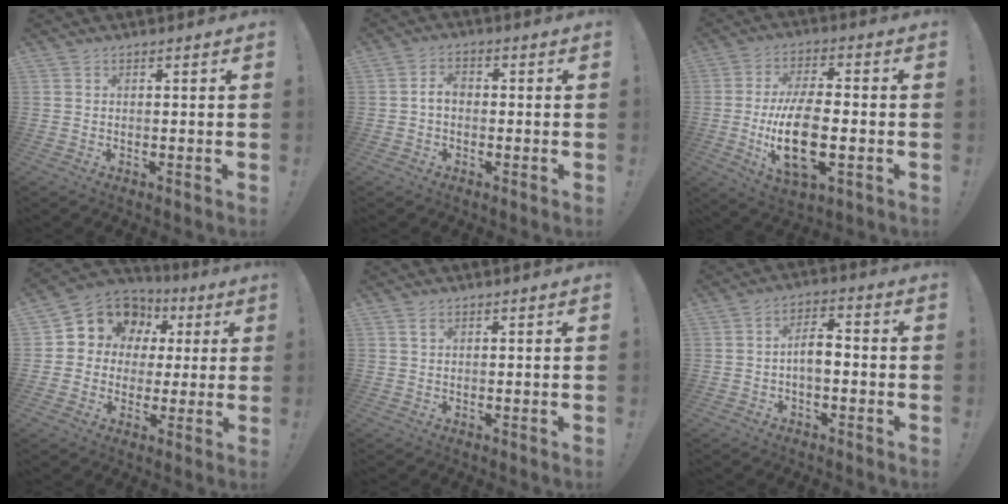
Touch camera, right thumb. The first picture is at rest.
{"total": 3.8, "force": [-0.6, 2.6, 2.8], "torque": [-0.042, 0.008, -0.012]}
{"total": 16.7, "force": [-3.0, 7.4, 14.6], "torque": [-0.275, -0.004, -0.051]}
{"total": 12.0, "force": [4.8, 10.0, 4.5], "torque": [-0.067, -0.025, 0.098]}
{"total": 1.4, "force": [0.6, 0.3, 1.2], "torque": [-0.021, 0.001, 0.009]}
{"total": 6.3, "force": [-1.4, 3.2, 5.3], "torque": [-0.094, 0.009, -0.025]}